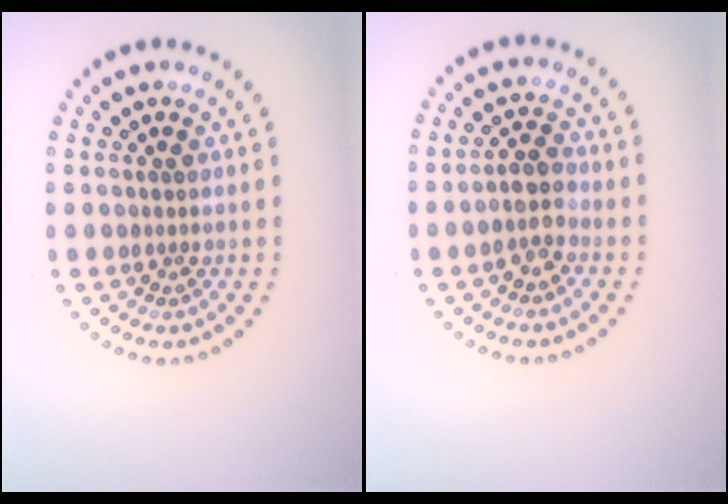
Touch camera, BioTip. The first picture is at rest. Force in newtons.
{"total": 2.3, "press": 2.1, "slide": 0.8}